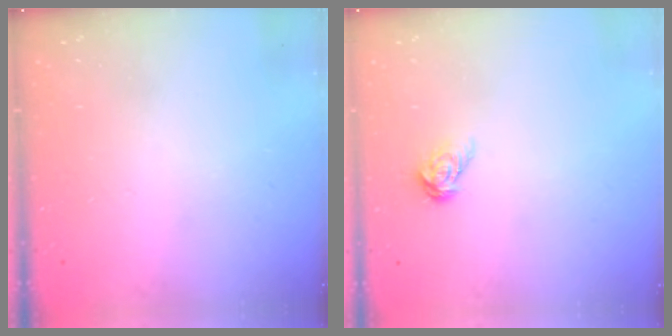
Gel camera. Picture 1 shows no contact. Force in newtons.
{"total": 6.6, "press": 6.6, "slide": 0.4}